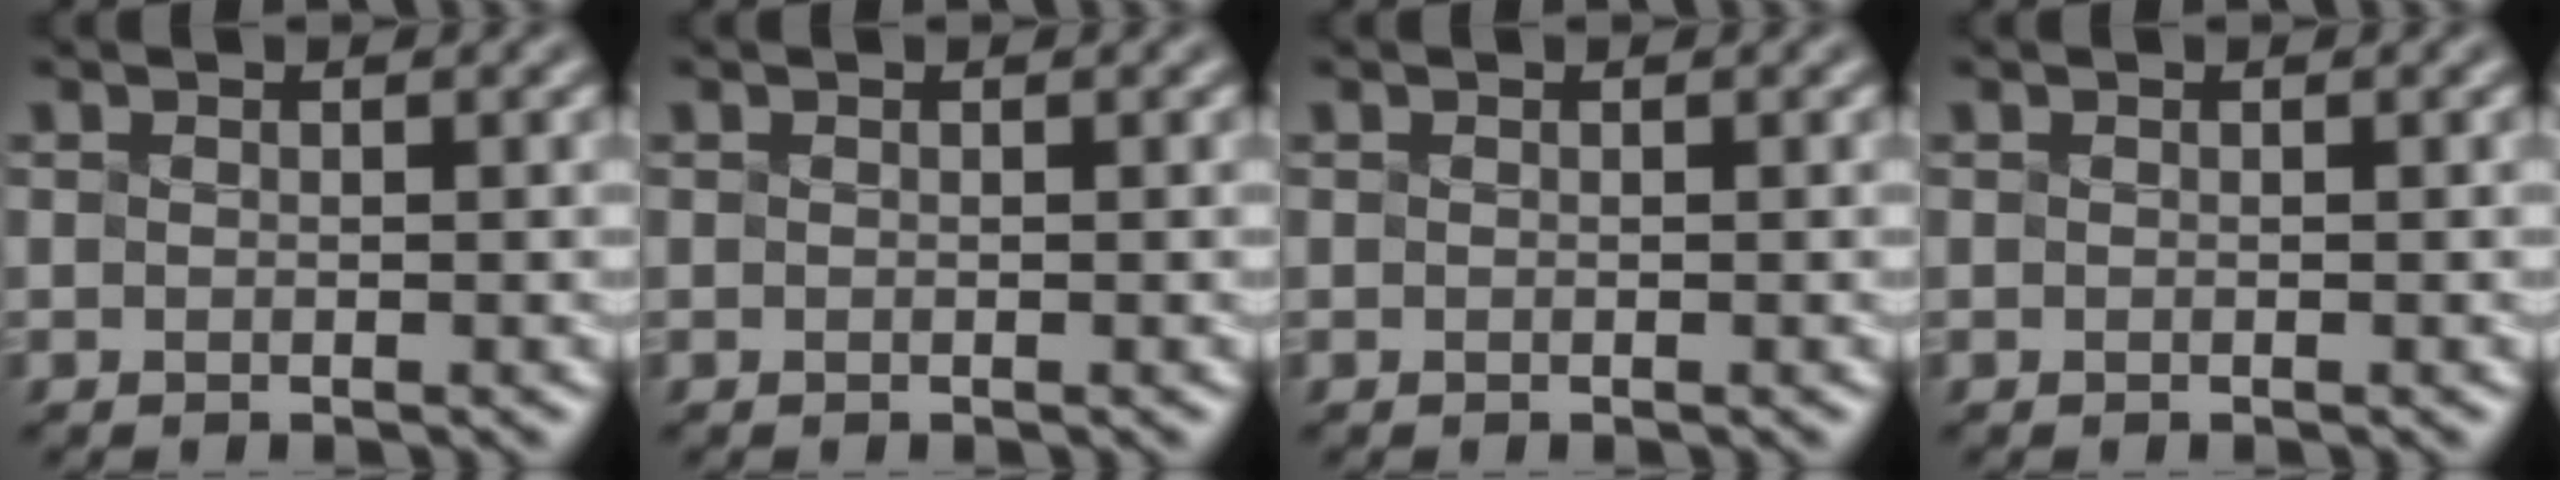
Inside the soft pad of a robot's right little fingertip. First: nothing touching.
{"total": 0.0}
{"total": 0.0}
{"total": 0.0}